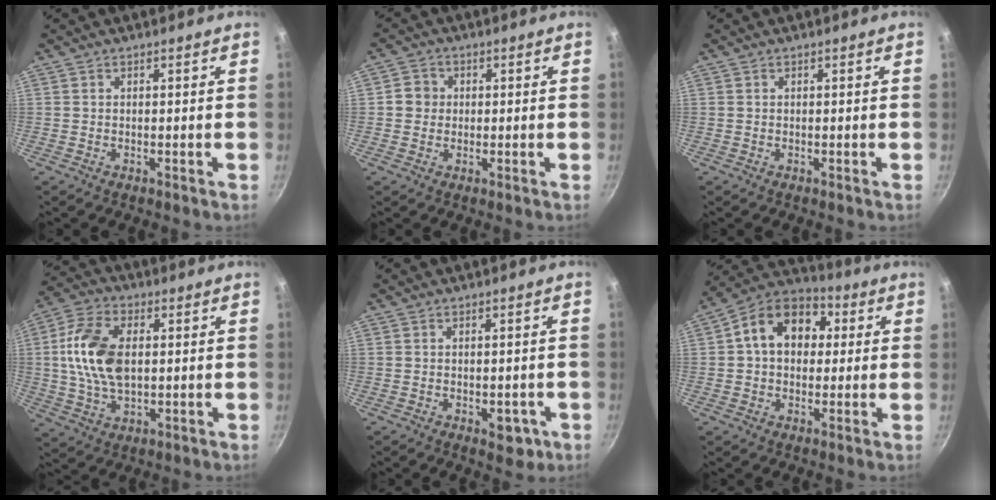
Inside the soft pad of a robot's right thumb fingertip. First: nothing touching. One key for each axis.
{"total": 3.5, "fx": 0.1, "fy": 3.4, "fz": 1.0, "tx": 0.005, "ty": 0.007, "tz": -0.006}
{"total": 0.0}
{"total": 13.6, "fx": 1.3, "fy": 8.3, "fz": 10.8, "tx": -0.196, "ty": 0.010, "tz": 0.018}
{"total": 4.5, "fx": -1.6, "fy": 2.5, "fz": 3.3, "tx": -0.022, "ty": 0.007, "tz": -0.014}
{"total": 13.9, "fx": 2.4, "fy": 10.3, "fz": 9.0, "tx": -0.109, "ty": 0.029, "tz": 0.017}